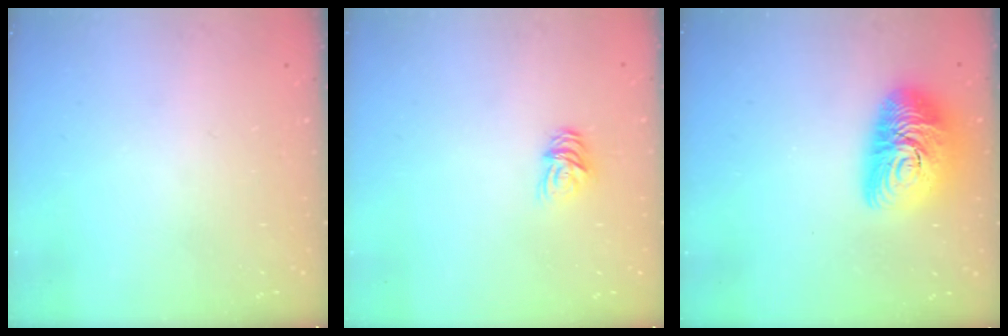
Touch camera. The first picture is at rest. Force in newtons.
{"total": 6.3, "press": 6.2, "slide": 0.6}
{"total": 14.6, "press": 14.6, "slide": 1.0}